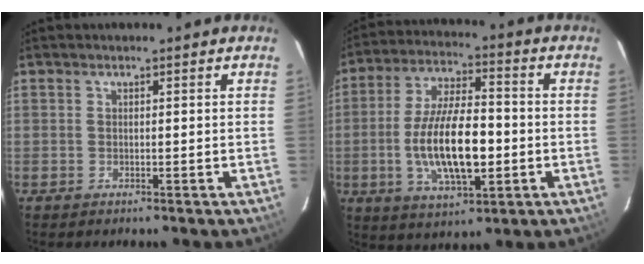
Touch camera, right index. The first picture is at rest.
{"total": 15.5, "force": [-2.8, 6.0, 14.0], "torque": [-0.273, -0.006, -0.045]}